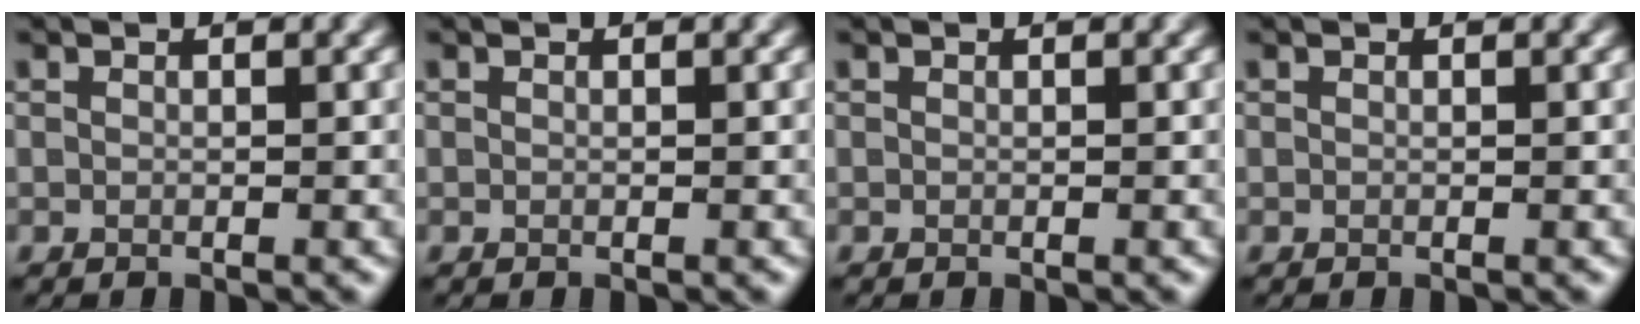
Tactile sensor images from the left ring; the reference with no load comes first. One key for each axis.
{"total": 0.0}
{"total": 0.0}
{"total": 0.0}